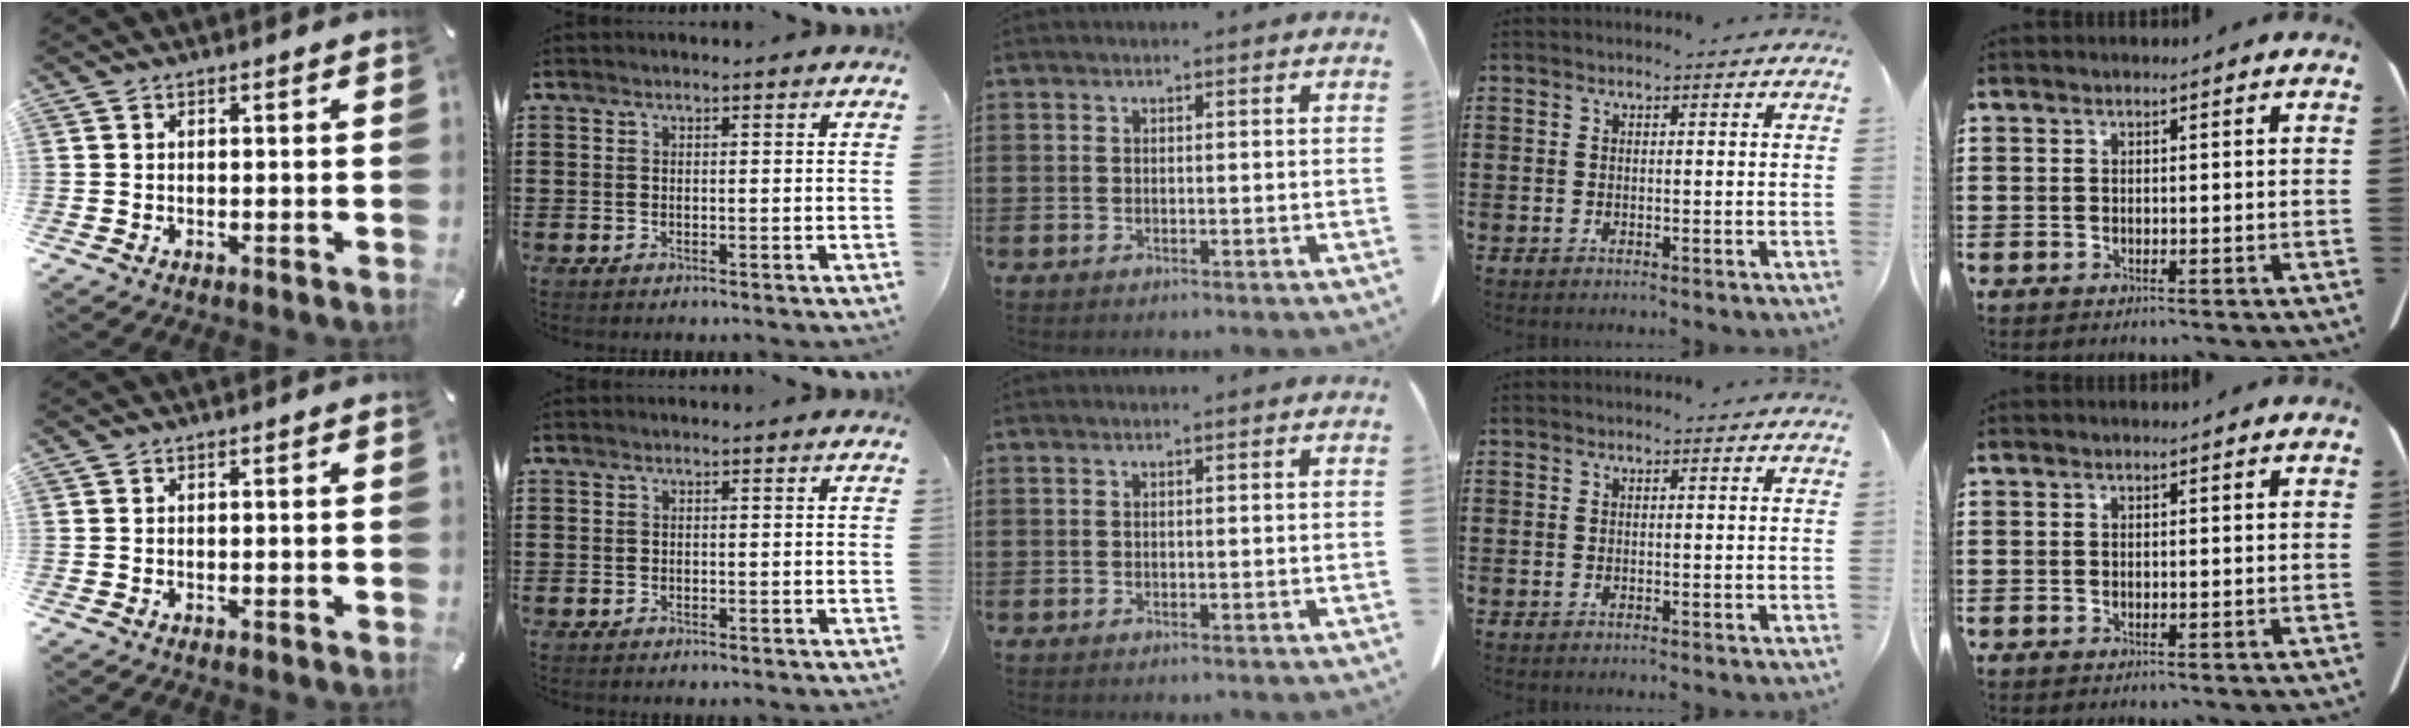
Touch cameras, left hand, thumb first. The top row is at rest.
{}